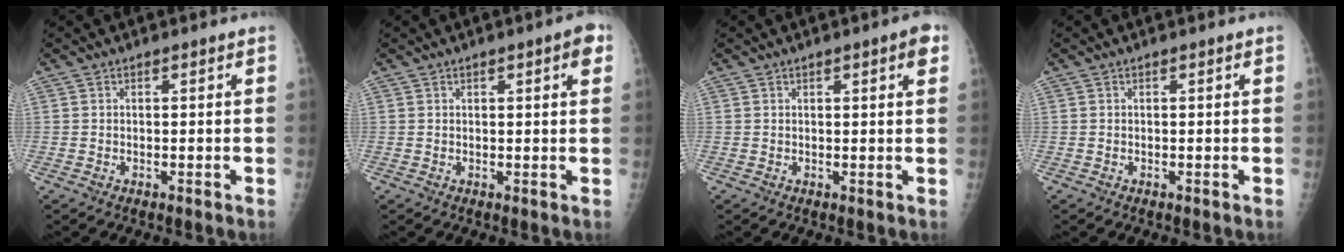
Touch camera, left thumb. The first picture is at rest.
{"total": 3.5, "force": [1.5, 0.8, 3.0], "torque": [-0.034, -0.001, 0.018]}
{"total": 3.2, "force": [1.5, 0.7, 2.7], "torque": [-0.031, -0.002, 0.018]}
{"total": 0.0}